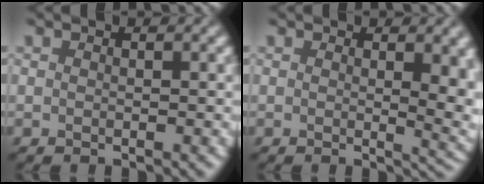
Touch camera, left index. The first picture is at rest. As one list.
[{"total": 5.7, "force": [0.8, 2.3, 5.2], "torque": [-0.044, -0.009, 0.018]}]